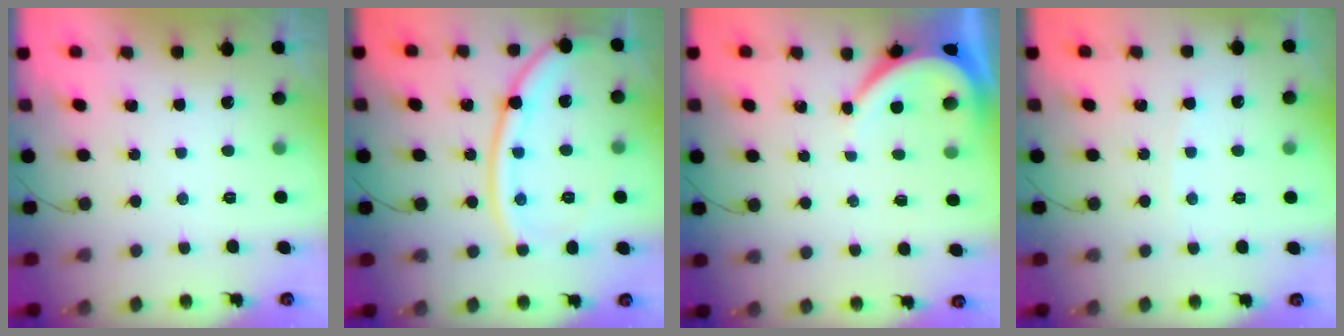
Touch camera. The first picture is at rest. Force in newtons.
{"total": 15.5, "press": 15.4, "slide": 1.7}
{"total": 5.9, "press": 5.9, "slide": 0.7}
{"total": 2.3, "press": 2.3, "slide": 0.3}